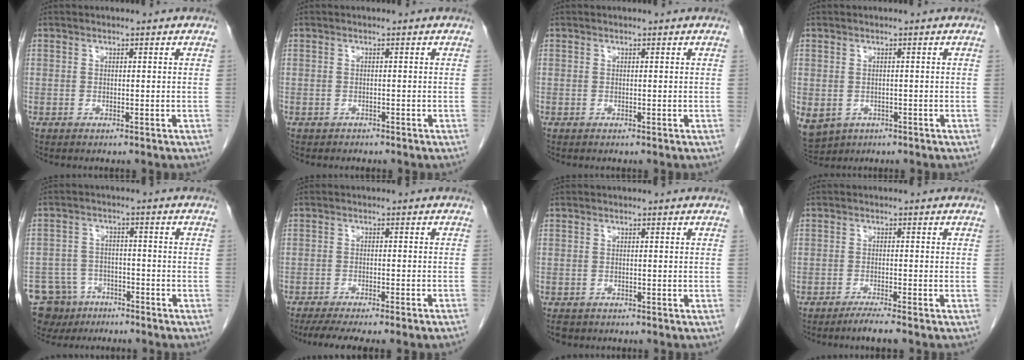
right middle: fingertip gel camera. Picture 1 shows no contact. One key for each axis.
{"total": 1.1, "fx": -0.9, "fy": 0.6, "fz": 0.2, "tx": -0.016, "ty": 0.000, "tz": -0.012}
{"total": 0.0}
{"total": 10.9, "fx": -4.6, "fy": 8.9, "fz": 4.3, "tx": -0.129, "ty": -0.013, "tz": -0.056}
{"total": 9.3, "fx": -6.8, "fy": 6.2, "fz": 1.2, "tx": -0.030, "ty": 0.014, "tz": -0.106}
{"total": 10.4, "fx": -8.7, "fy": 0.0, "fz": 5.7, "tx": -0.063, "ty": -0.014, "tz": -0.125}
{"total": 1.9, "fx": -1.5, "fy": 1.1, "fz": 0.4, "tx": -0.009, "ty": -0.001, "tz": -0.020}
{"total": 2.9, "fx": -2.3, "fy": -0.6, "fz": 1.6, "tx": -0.037, "ty": -0.008, "tz": -0.042}